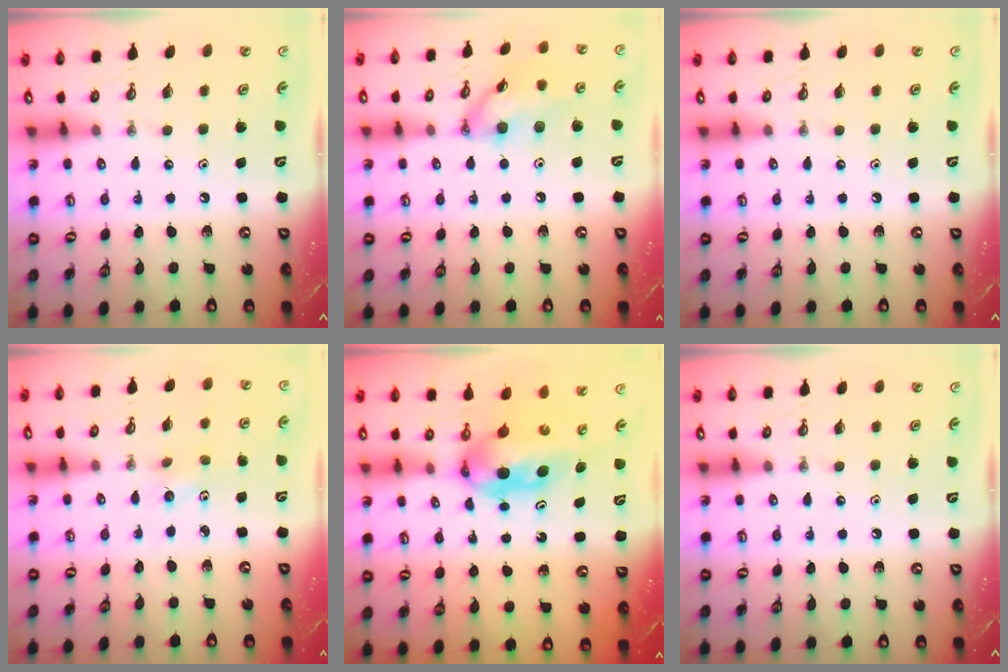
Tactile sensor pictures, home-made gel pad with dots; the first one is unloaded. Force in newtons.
{"total": 12.8, "press": 12.8, "slide": 0.5}
{"total": 0.0}
{"total": 4.8, "press": 4.2, "slide": 2.5}
{"total": 5.6, "press": 5.4, "slide": 1.7}
{"total": 0.0}